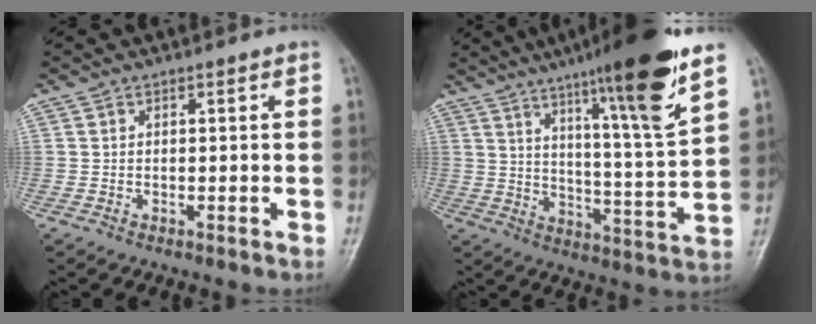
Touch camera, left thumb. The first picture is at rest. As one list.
[{"total": 19.7, "force": [12.1, 1.2, 15.5], "torque": [-0.221, -0.057, 0.186]}]